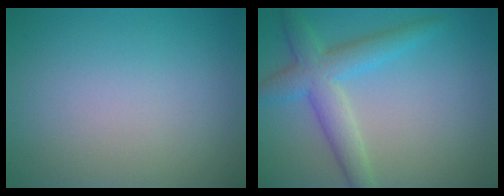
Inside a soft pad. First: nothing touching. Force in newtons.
{"total": 4.6, "press": 4.6, "slide": 0.0}